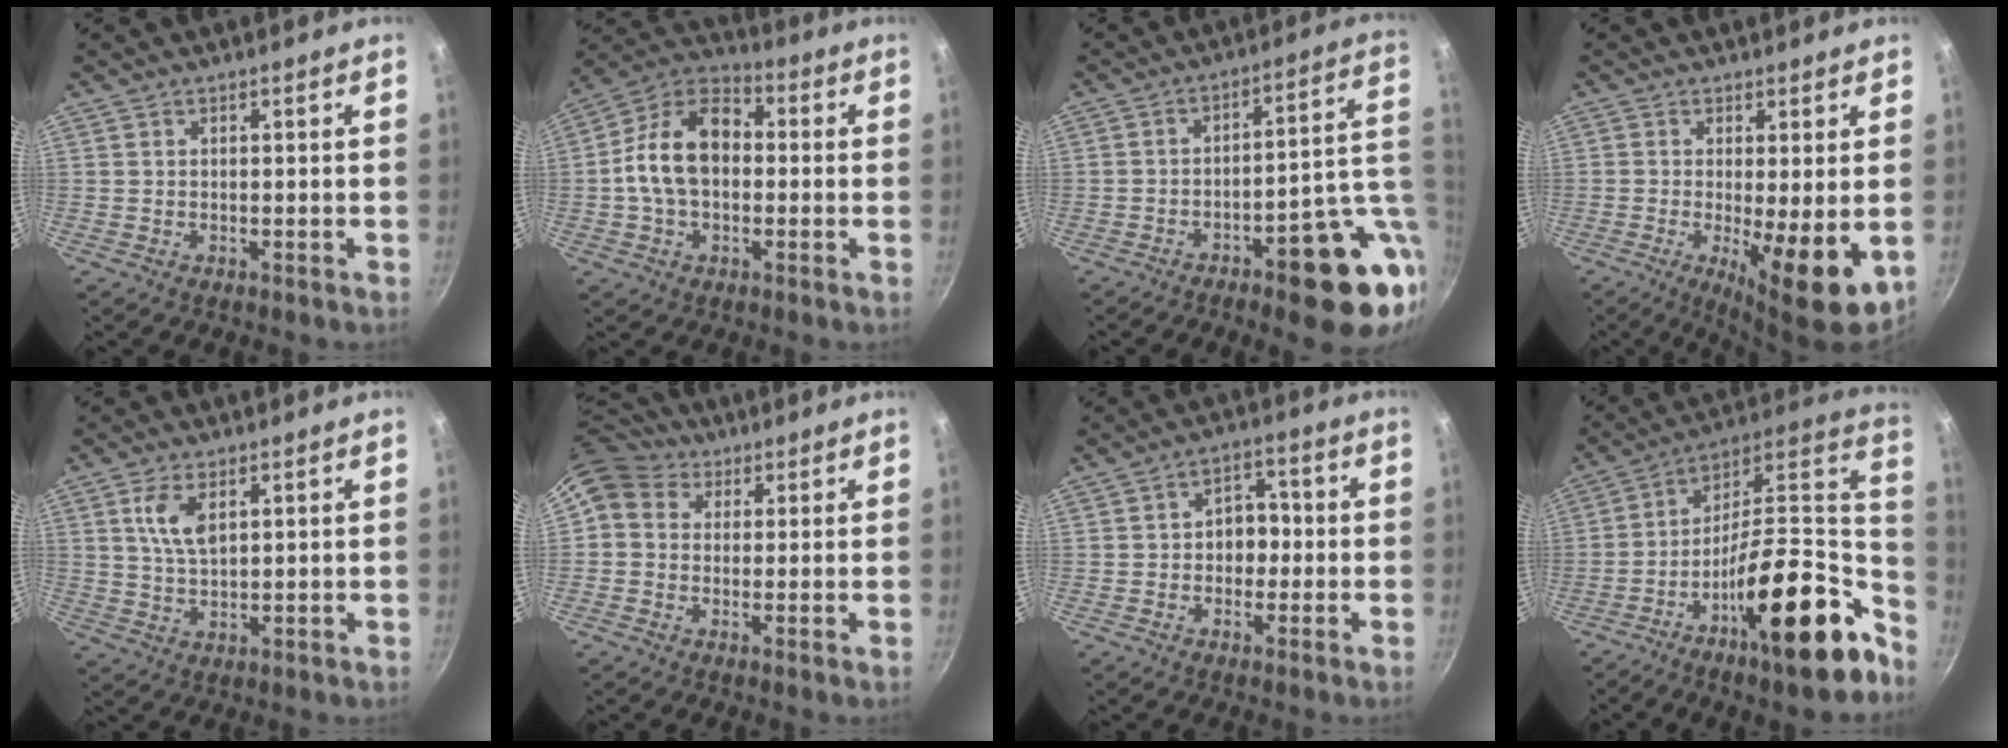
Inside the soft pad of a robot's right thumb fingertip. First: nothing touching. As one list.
[{"total": 14.6, "force": [-0.3, 10.0, 10.7], "torque": [-0.161, 0.040, -0.025]}, {"total": 16.9, "force": [-4.5, 5.7, 15.2], "torque": [-0.161, 0.031, -0.055]}, {"total": 10.3, "force": [-1.5, 2.5, 9.9], "torque": [-0.147, -0.013, -0.015]}, {"total": 6.4, "force": [2.4, 3.2, 4.9], "torque": [-0.091, -0.011, 0.050]}, {"total": 8.3, "force": [3.4, 6.7, 3.6], "torque": [-0.045, 0.004, 0.044]}, {"total": 6.1, "force": [-0.4, 4.8, 3.9], "torque": [-0.007, 0.015, -0.013]}, {"total": 25.6, "force": [-10.8, 9.2, 21.3], "torque": [-0.281, 0.074, -0.183]}]